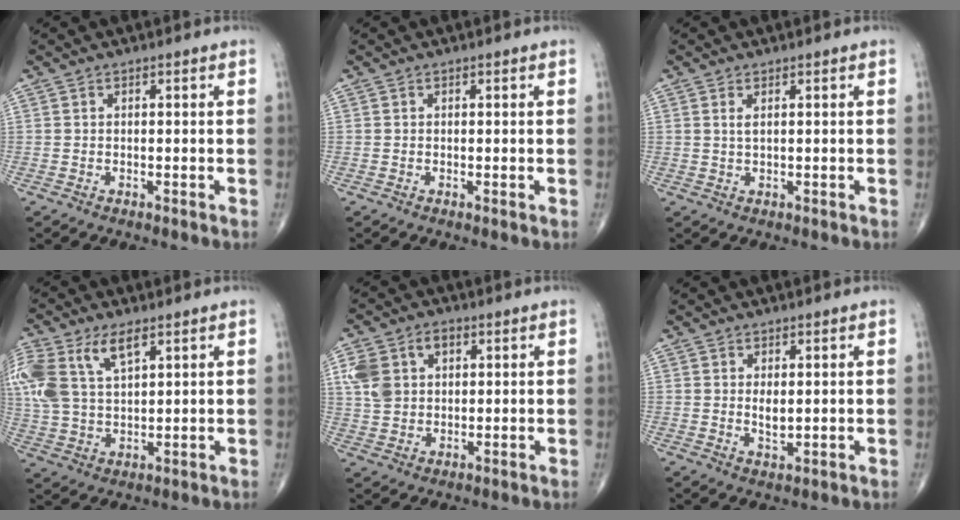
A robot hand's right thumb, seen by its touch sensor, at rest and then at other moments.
{"total": 0.0}
{"total": 1.2, "force": [0.5, 0.3, 1.0], "torque": [-0.023, 0.001, 0.013]}
{"total": 16.0, "force": [7.0, 8.6, 11.6], "torque": [-0.278, 0.005, 0.137]}
{"total": 9.0, "force": [2.8, 6.6, 5.5], "torque": [-0.093, 0.006, 0.055]}
{"total": 2.7, "force": [0.5, 1.2, 2.4], "torque": [-0.038, -0.009, 0.012]}